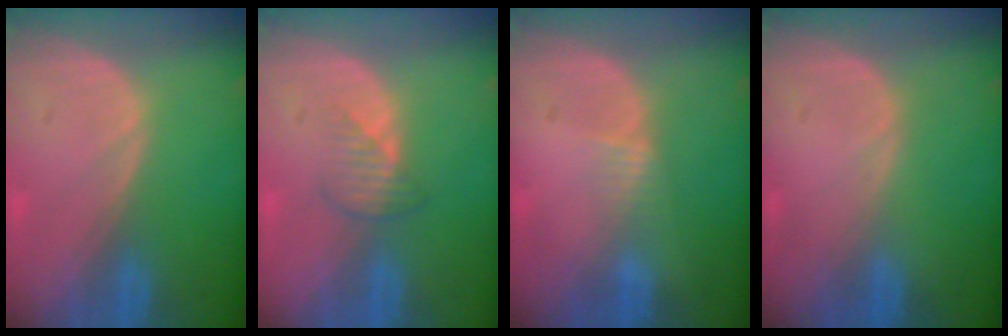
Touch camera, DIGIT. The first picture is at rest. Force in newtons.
{"total": 2.5, "press": 2.5, "slide": 0.3}
{"total": 1.4, "press": 1.1, "slide": 0.8}
{"total": 0.0}